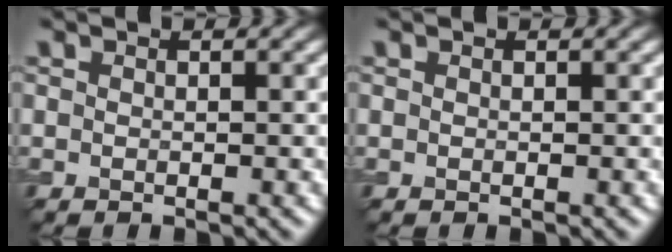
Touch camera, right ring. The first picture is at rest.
{"total": 0.0}